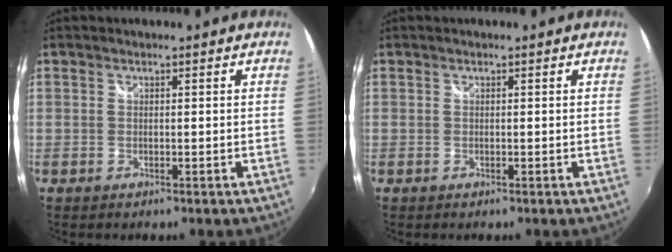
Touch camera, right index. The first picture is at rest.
{"total": 0.0}